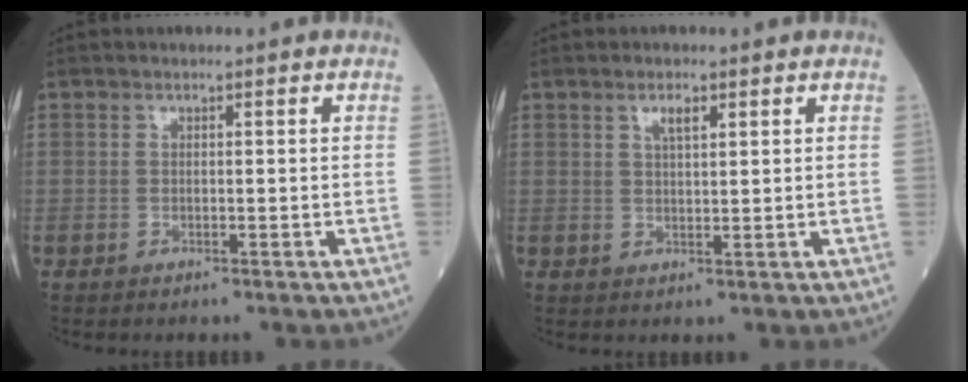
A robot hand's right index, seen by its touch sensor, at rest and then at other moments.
{"total": 2.4, "force": [1.3, 0.6, 1.9], "torque": [-0.036, 0.002, 0.025]}